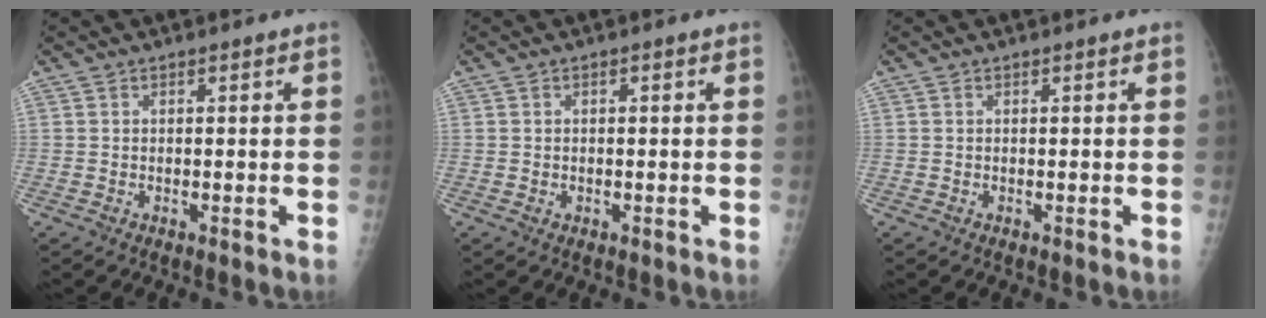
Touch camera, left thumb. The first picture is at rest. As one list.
[{"total": 0.8, "force": [-0.1, 0.7, 0.4], "torque": [-0.001, 0.001, -0.002]}, {"total": 0.0}]